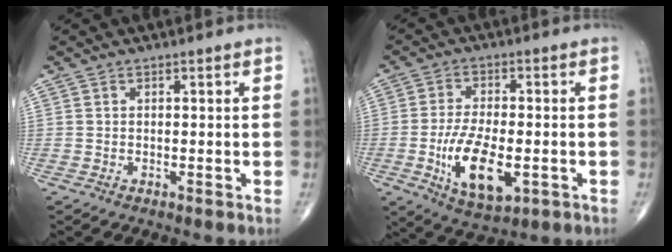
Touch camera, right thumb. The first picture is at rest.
{"total": 12.4, "force": [-3.2, 5.6, 10.5], "torque": [-0.186, -0.004, -0.048]}